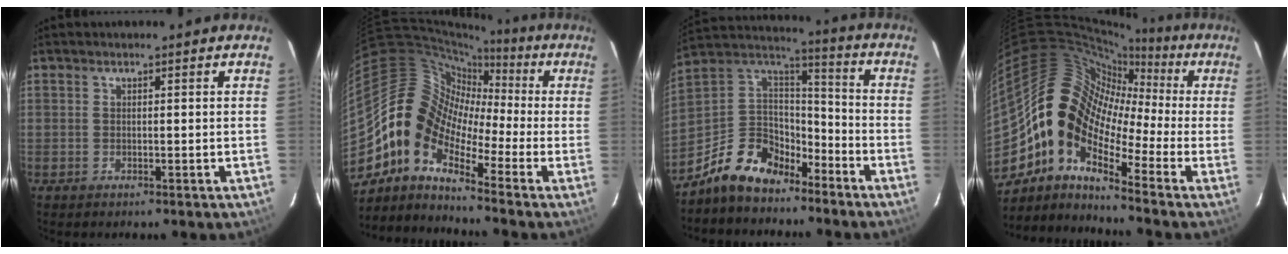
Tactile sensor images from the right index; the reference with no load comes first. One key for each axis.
{"total": 10.9, "fx": -5.5, "fy": 7.0, "fz": 6.4, "tx": -0.108, "ty": 0.025, "tz": -0.136}
{"total": 15.5, "fx": -11.0, "fy": 8.5, "fz": 6.9, "tx": -0.164, "ty": 0.032, "tz": -0.189}
{"total": 15.3, "fx": -4.8, "fy": 9.3, "fz": 11.2, "tx": -0.187, "ty": 0.012, "tz": -0.116}